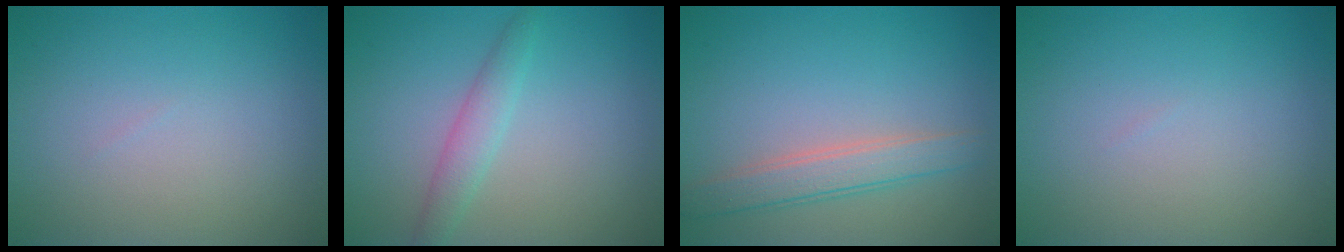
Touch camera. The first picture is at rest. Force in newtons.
{"total": 2.0, "press": 2.0, "slide": 0.1}
{"total": 2.9, "press": 2.9, "slide": 0.2}
{"total": 0.0}